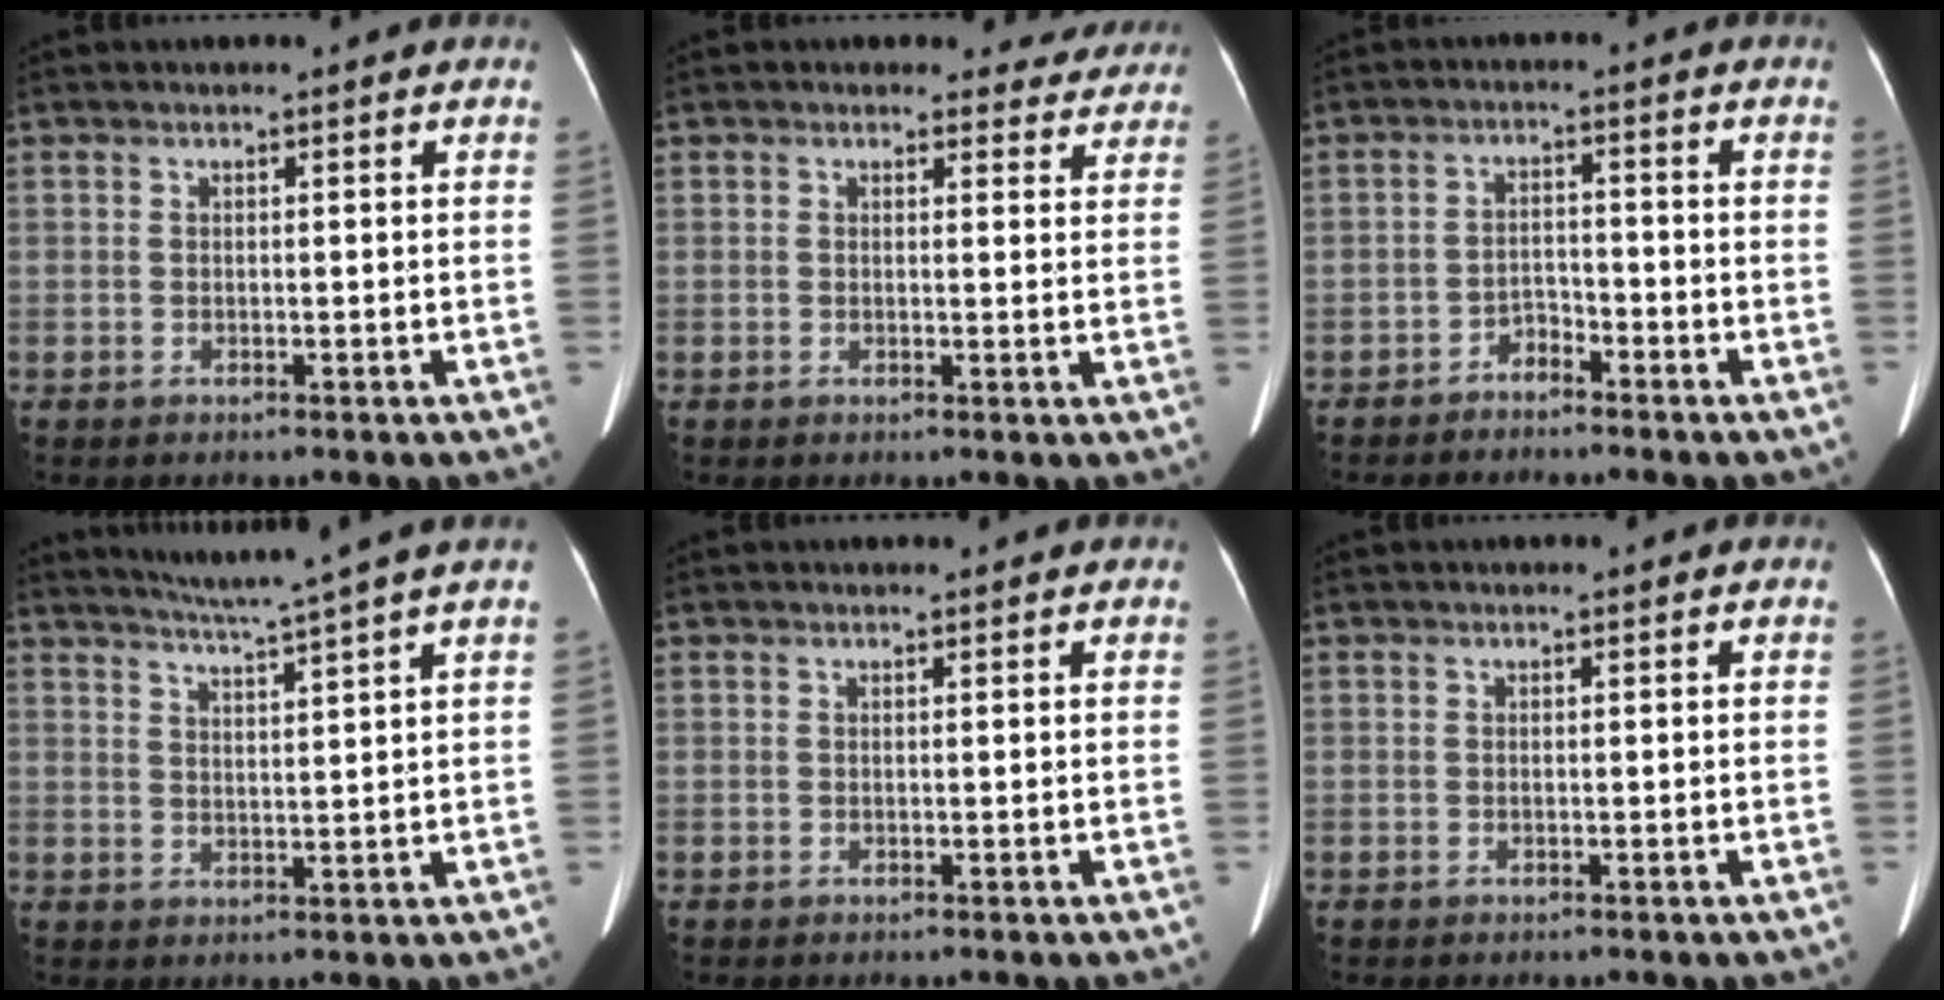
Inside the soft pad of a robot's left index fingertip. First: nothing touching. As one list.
[{"total": 5.1, "force": [4.4, 2.5, -0.2], "torque": [0.023, -0.005, 0.027]}, {"total": 2.6, "force": [-2.3, 1.0, 0.7], "torque": [-0.011, 0.001, -0.040]}, {"total": 7.8, "force": [6.5, -2.1, 3.7], "torque": [-0.061, 0.000, 0.099]}, {"total": 0.6, "force": [0.6, 0.2, 0.1], "torque": [-0.010, 0.008, 0.009]}, {"total": 0.0}]